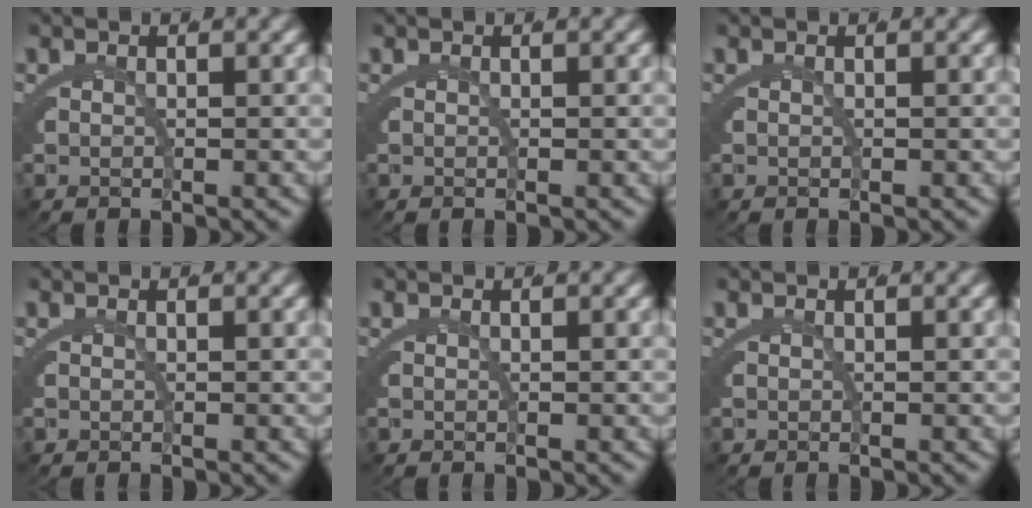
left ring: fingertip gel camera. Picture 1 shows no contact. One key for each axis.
{"total": 0.0}
{"total": 0.0}
{"total": 0.0}
{"total": 0.0}
{"total": 0.0}